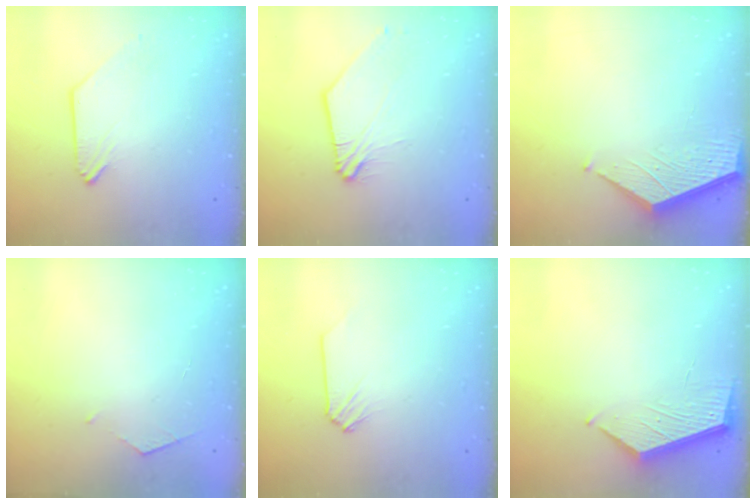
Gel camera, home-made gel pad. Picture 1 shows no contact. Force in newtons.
{"total": 2.3, "press": 2.3, "slide": 0.2}
{"total": 3.5, "press": 3.5, "slide": 0.3}
{"total": 2.7, "press": 2.7, "slide": 0.3}
{"total": 0.0}
{"total": 6.0, "press": 6.0, "slide": 0.5}